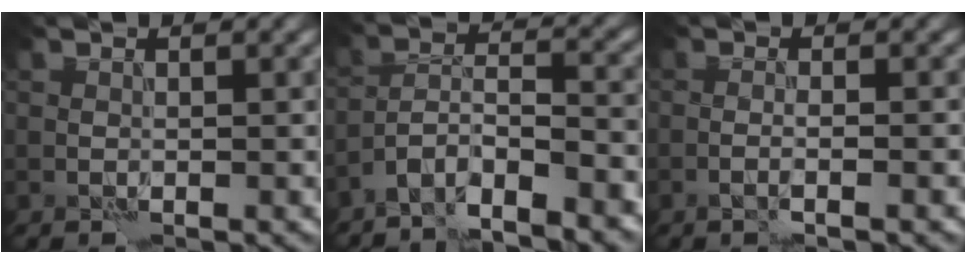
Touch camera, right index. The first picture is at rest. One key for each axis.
{"total": 6.3, "fx": -5.0, "fy": 1.4, "fz": 3.6, "tx": -0.054, "ty": 0.001, "tz": -0.094}
{"total": 1.4, "fx": -0.7, "fy": -0.1, "fz": 1.2, "tx": -0.016, "ty": 0.006, "tz": -0.016}